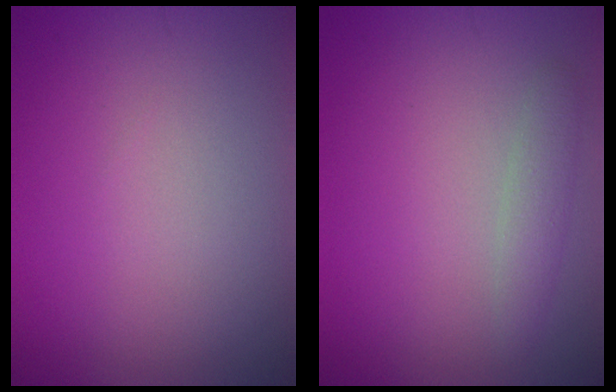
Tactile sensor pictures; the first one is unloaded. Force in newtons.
{"total": 1.7, "press": 1.7, "slide": 0.0}